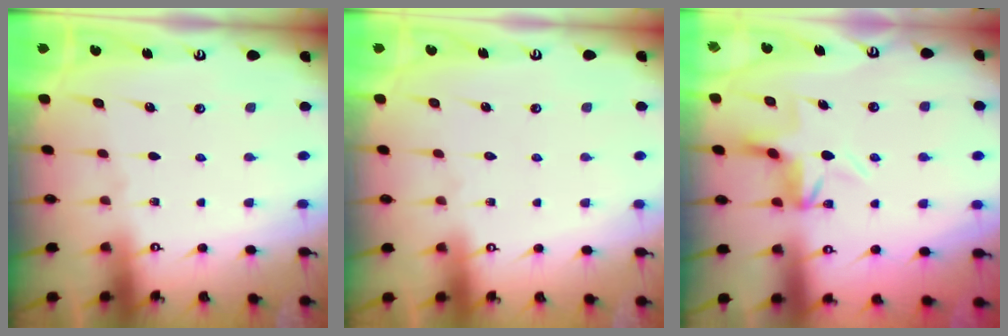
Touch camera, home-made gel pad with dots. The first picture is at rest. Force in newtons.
{"total": 1.8, "press": 1.8, "slide": 0.1}
{"total": 6.2, "press": 5.8, "slide": 2.2}